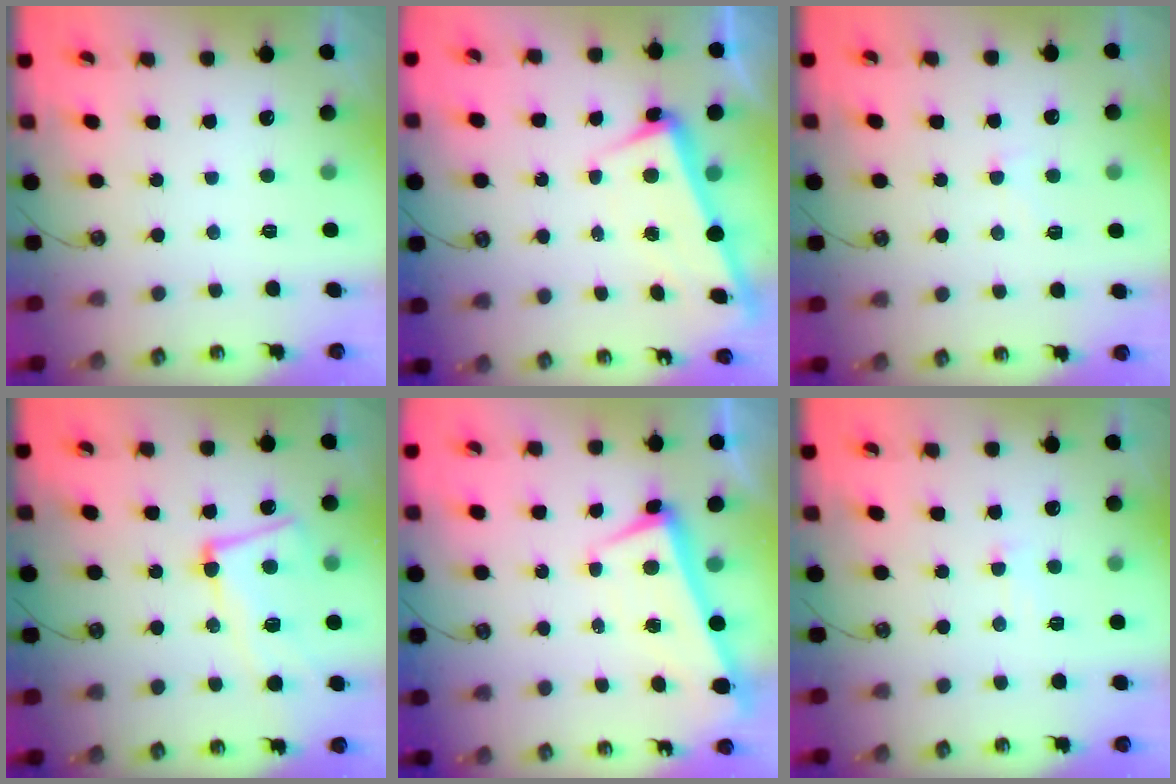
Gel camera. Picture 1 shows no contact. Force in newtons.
{"total": 3.0, "press": 2.8, "slide": 0.9}
{"total": 0.8, "press": 0.1, "slide": 0.8}
{"total": 9.4, "press": 9.1, "slide": 2.0}
{"total": 2.0, "press": 1.9, "slide": 0.7}
{"total": 1.0, "press": 0.4, "slide": 0.9}